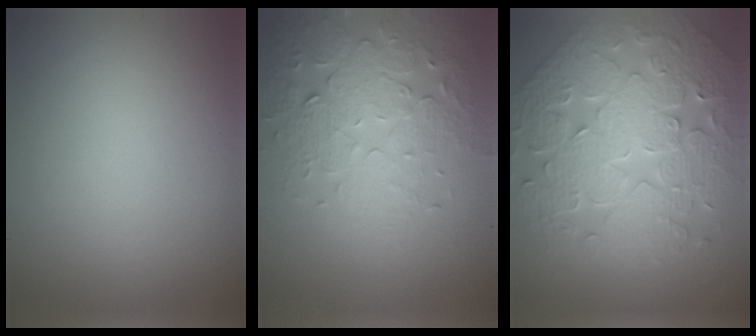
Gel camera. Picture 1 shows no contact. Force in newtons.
{"total": 5.4, "press": 3.7, "slide": 3.9}
{"total": 9.0, "press": 7.2, "slide": 5.3}